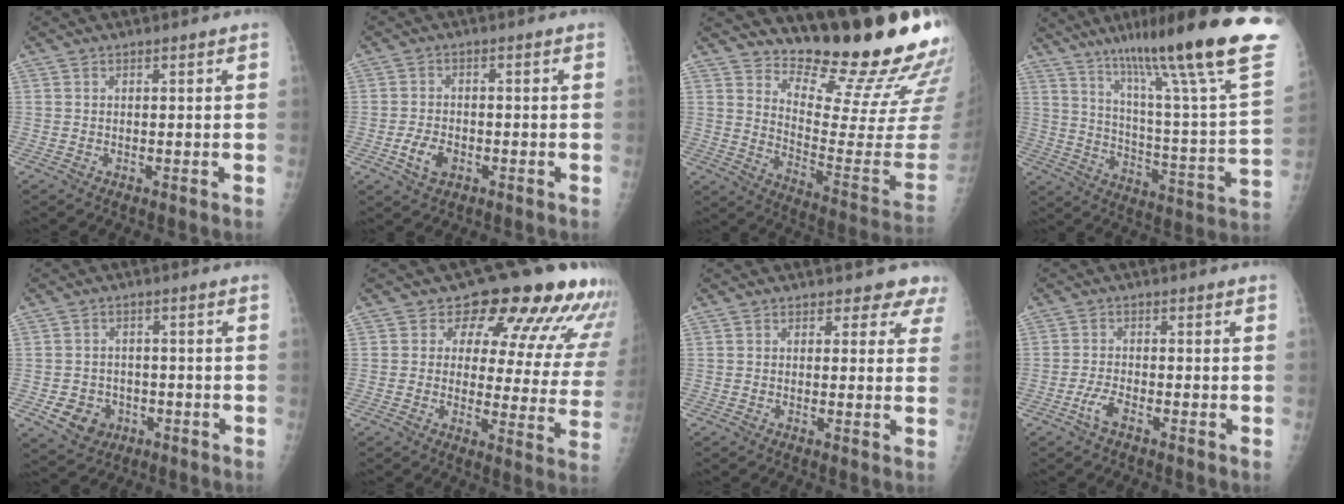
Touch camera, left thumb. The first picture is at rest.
{"total": 4.3, "force": [-1.7, 2.8, 2.8], "torque": [-0.049, 0.007, -0.028]}
{"total": 20.3, "force": [17.2, 2.6, 10.4], "torque": [-0.118, -0.170, 0.247]}
{"total": 31.2, "force": [20.7, 3.2, 23.1], "torque": [-0.305, -0.080, 0.309]}
{"total": 6.0, "force": [-2.1, 5.1, 2.2], "torque": [-0.018, 0.012, -0.024]}
{"total": 17.3, "force": [11.2, 8.3, 10.3], "torque": [-0.069, -0.048, 0.117]}
{"total": 4.2, "force": [3.5, 2.3, 0.1], "torque": [0.038, -0.017, 0.016]}
{"total": 2.8, "force": [-1.7, 0.8, 2.0], "torque": [-0.047, 0.009, -0.038]}